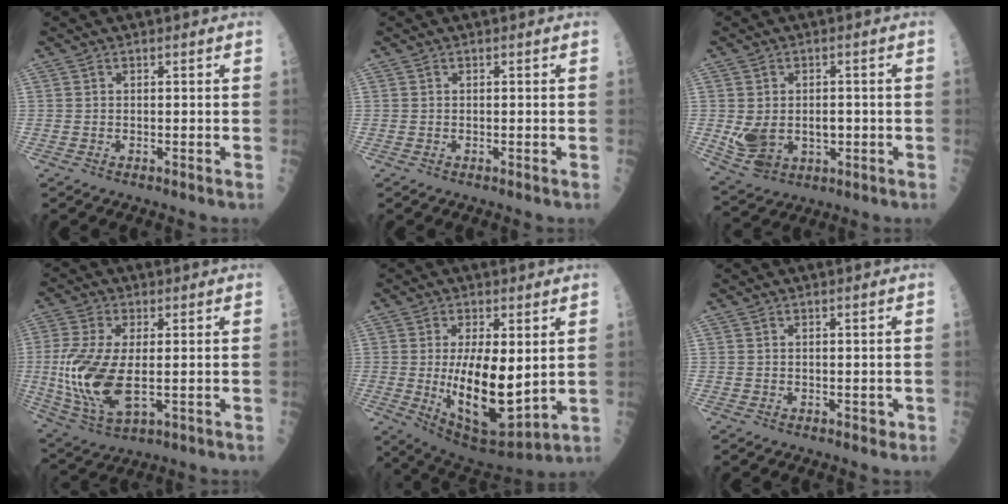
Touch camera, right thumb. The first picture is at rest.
{"total": 0.0}
{"total": 9.7, "force": [-1.0, 7.1, 6.5], "torque": [-0.096, 0.005, 0.004]}
{"total": 15.6, "force": [-0.9, 7.1, 13.8], "torque": [-0.311, -0.016, -0.005]}
{"total": 16.0, "force": [0.2, 6.6, 14.6], "torque": [-0.235, -0.032, 0.024]}
{"total": 0.7, "force": [-0.1, 0.5, 0.4], "torque": [0.003, 0.002, -0.003]}